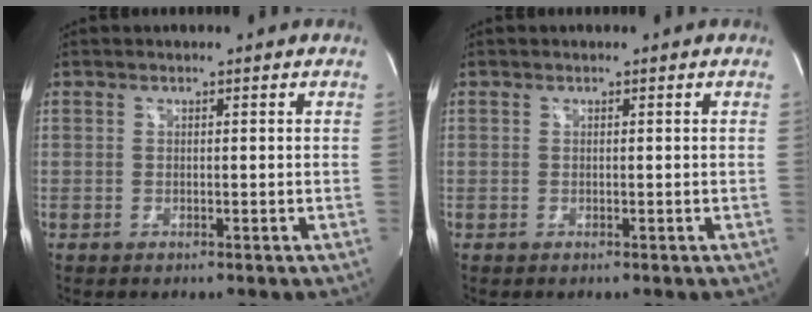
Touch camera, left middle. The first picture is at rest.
{"total": 0.0}